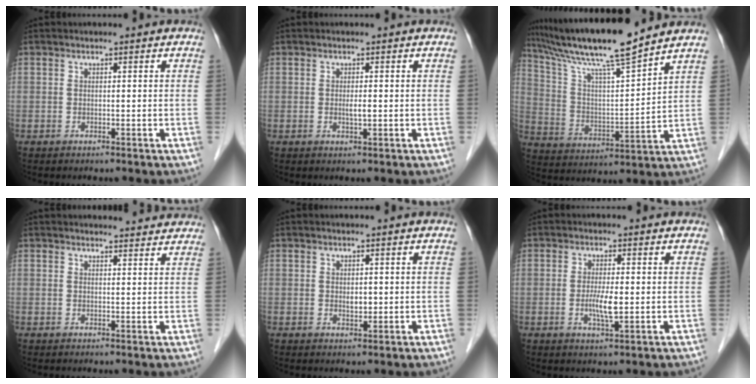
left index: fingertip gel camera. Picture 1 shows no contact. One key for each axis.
{"total": 1.2, "fx": -0.2, "fy": 0.2, "fz": 1.2, "tx": -0.022, "ty": -0.005, "tz": -0.003}
{"total": 15.8, "fx": 13.4, "fy": -0.7, "fz": 8.4, "tx": -0.155, "ty": 0.004, "tz": 0.238}
{"total": 5.8, "fx": 5.6, "fy": 0.9, "fz": 1.0, "tx": -0.006, "ty": 0.007, "tz": 0.052}
{"total": 1.3, "fx": 0.0, "fy": 0.8, "fz": 1.1, "tx": -0.017, "ty": -0.006, "tz": 0.002}
{"total": 3.6, "fx": -0.6, "fy": 0.5, "fz": 3.5, "tx": -0.070, "ty": -0.009, "tz": -0.010}